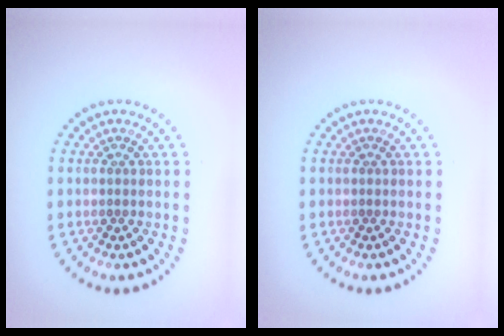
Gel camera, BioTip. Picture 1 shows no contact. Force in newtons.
{"total": 0.0}